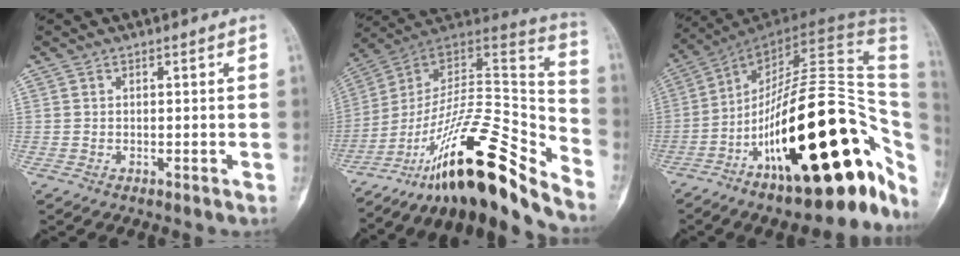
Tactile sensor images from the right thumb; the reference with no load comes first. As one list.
[{"total": 25.2, "force": [-18.1, 6.0, 16.5], "torque": [-0.209, 0.123, -0.297]}, {"total": 32.2, "force": [-9.2, 12.0, 28.4], "torque": [-0.354, 0.067, -0.137]}]